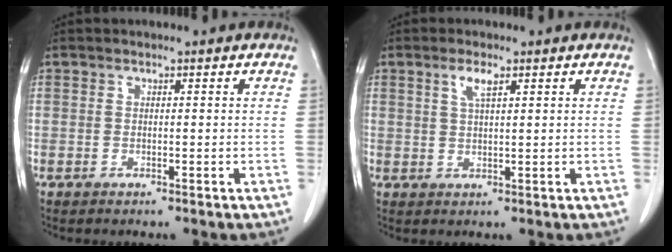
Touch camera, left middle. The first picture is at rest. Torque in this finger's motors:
{"motor_torque": [0.09, 0.03, -0.12, 0.01]}